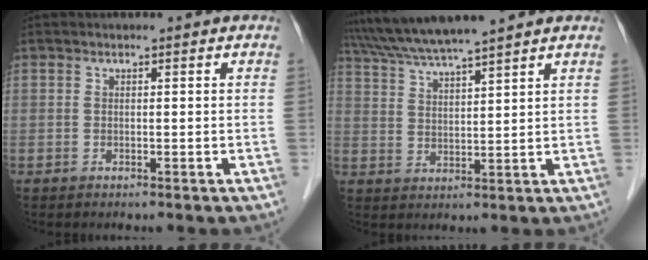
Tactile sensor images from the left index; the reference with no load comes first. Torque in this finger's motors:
{"motor_torque": [0.31, -0.50, 0.64, 0.11]}